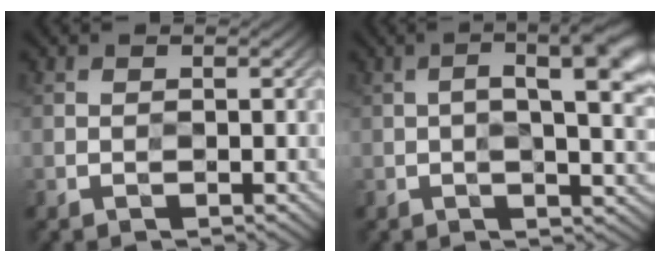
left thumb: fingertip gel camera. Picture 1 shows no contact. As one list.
[{"total": 9.0, "force": [1.8, 2.7, 8.3], "torque": [-0.107, 0.011, 0.014]}]